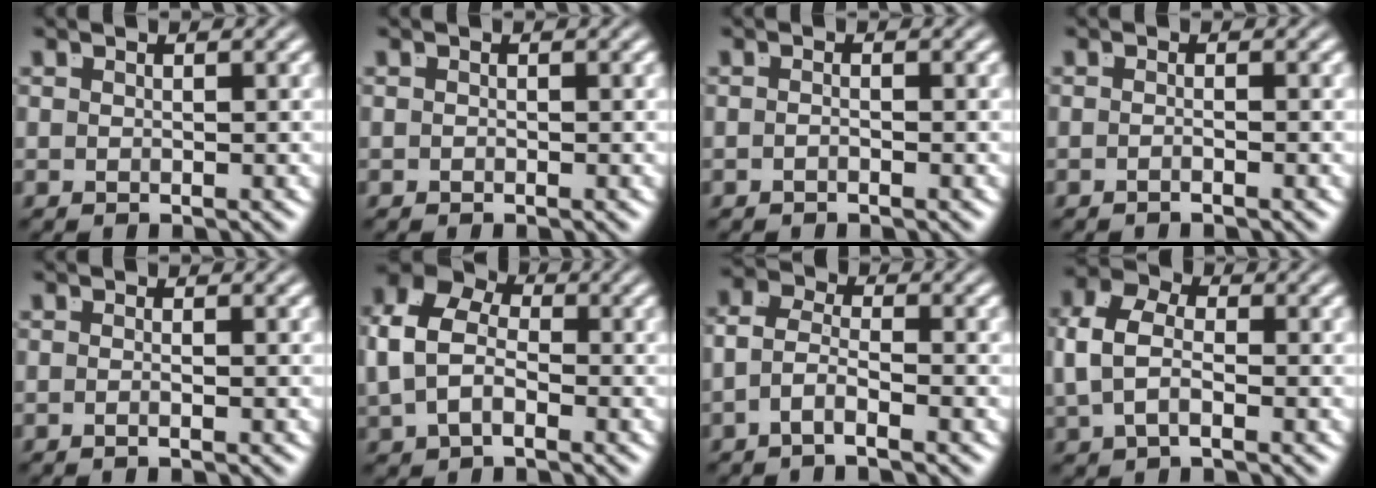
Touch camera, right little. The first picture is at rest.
{"total": 0.6, "force": [-0.3, -0.6, -0.1], "torque": [0.001, -0.006, -0.001]}
{"total": 0.9, "force": [-0.7, -0.4, 0.4], "torque": [-0.006, -0.001, -0.013]}
{"total": 1.1, "force": [-0.9, -0.6, 0.4], "torque": [-0.006, 0.000, -0.017]}
{"total": 1.1, "force": [-0.8, -0.5, 0.5], "torque": [-0.010, -0.004, -0.012]}
{"total": 9.5, "force": [1.7, 7.5, 5.6], "torque": [-0.109, 0.012, 0.009]}
{"total": 3.3, "force": [-1.5, 1.7, 2.3], "torque": [-0.055, -0.020, -0.025]}
{"total": 5.2, "force": [0.3, 3.8, 3.6], "torque": [-0.077, 0.001, -0.001]}